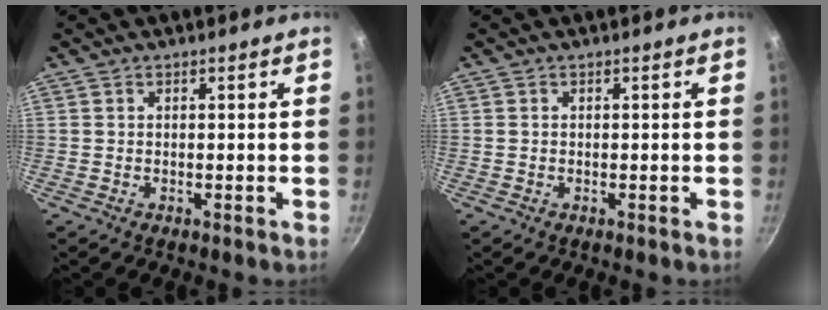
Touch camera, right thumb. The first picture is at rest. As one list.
[{"total": 0.0}]